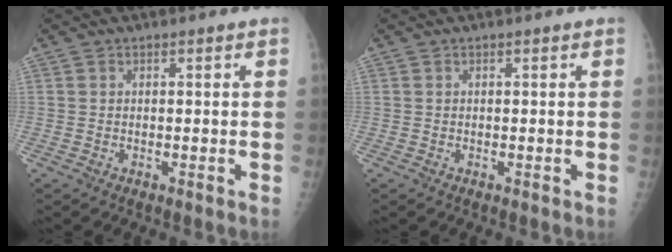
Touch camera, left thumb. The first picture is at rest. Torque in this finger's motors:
{"motor_torque": [-0.10, 0.10, -0.06, -0.08, 0.00]}